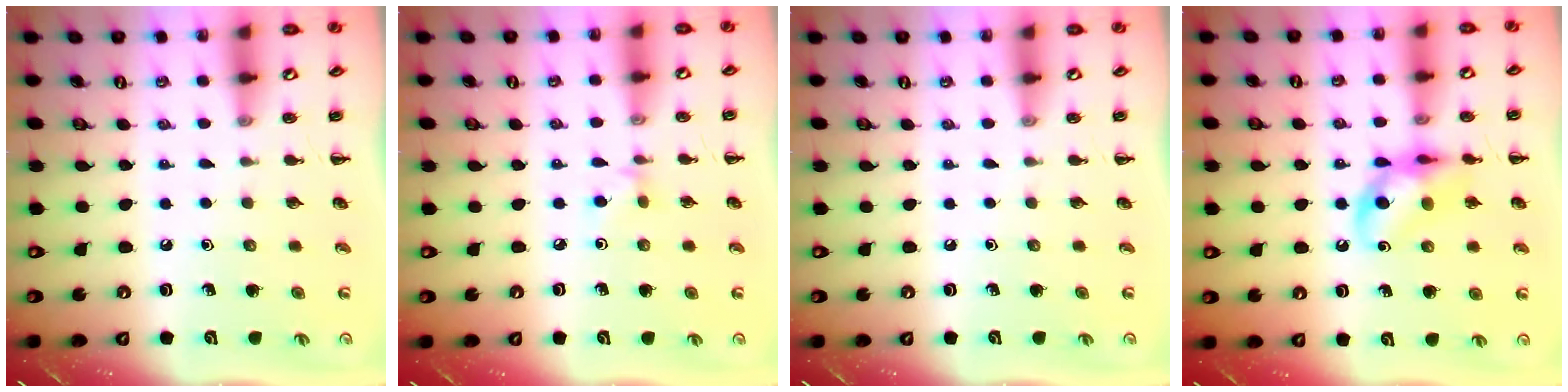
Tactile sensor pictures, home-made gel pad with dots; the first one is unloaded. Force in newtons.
{"total": 2.9, "press": 2.6, "slide": 1.2}
{"total": 0.0}
{"total": 12.3, "press": 12.1, "slide": 2.1}